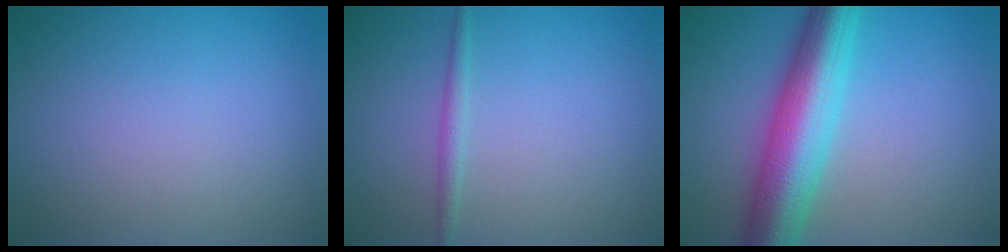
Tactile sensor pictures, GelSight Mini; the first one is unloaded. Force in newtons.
{"total": 1.2, "press": 1.2, "slide": 0.1}
{"total": 8.6, "press": 8.5, "slide": 0.3}